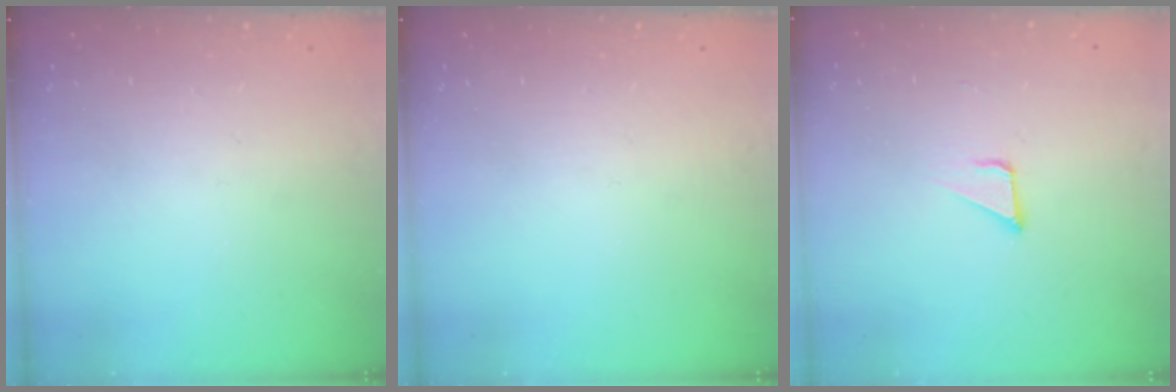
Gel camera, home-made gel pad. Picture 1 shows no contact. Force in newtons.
{"total": 0.0}
{"total": 2.1, "press": 2.1, "slide": 0.1}